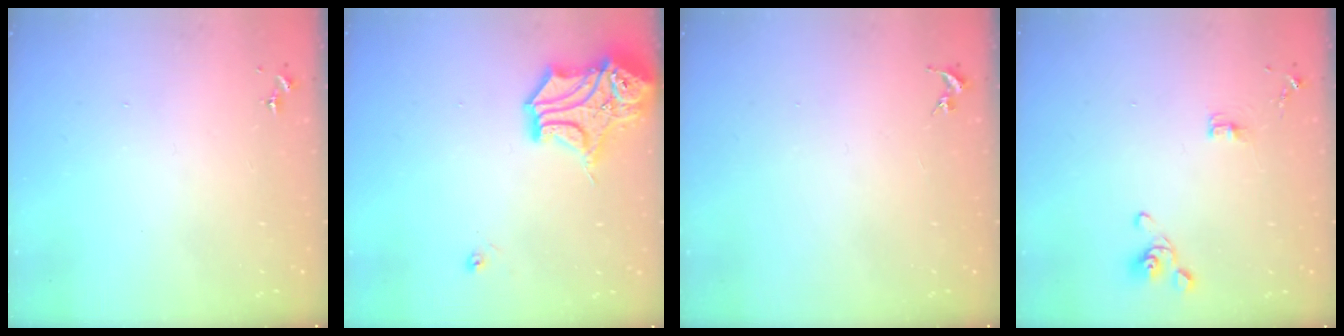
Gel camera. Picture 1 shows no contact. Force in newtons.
{"total": 16.0, "press": 15.9, "slide": 2.2}
{"total": 0.0}
{"total": 6.4, "press": 5.9, "slide": 2.4}